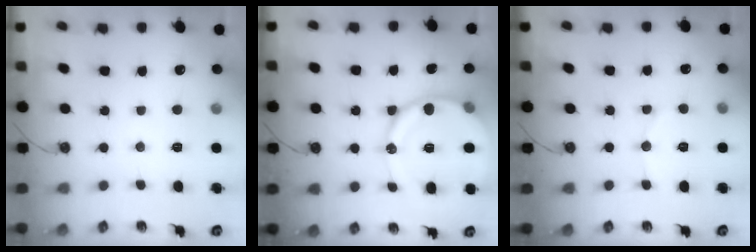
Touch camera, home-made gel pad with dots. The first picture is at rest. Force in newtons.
{"total": 16.4, "press": 16.4, "slide": 1.5}
{"total": 7.1, "press": 7.1, "slide": 0.5}